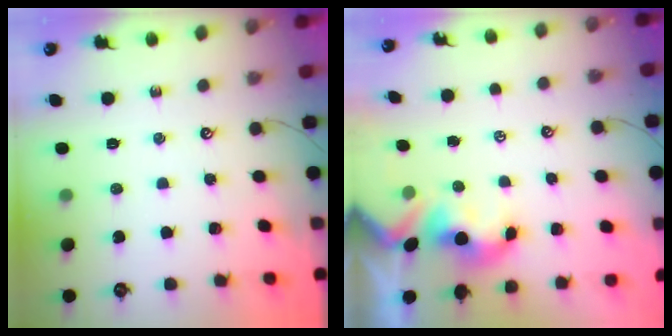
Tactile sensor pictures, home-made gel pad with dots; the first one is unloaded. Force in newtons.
{"total": 1.5, "press": 1.3, "slide": 0.7}